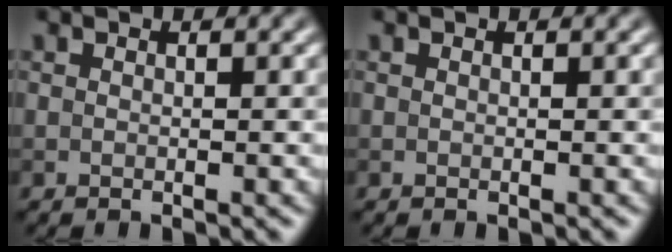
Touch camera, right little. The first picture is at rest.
{"total": 0.0}